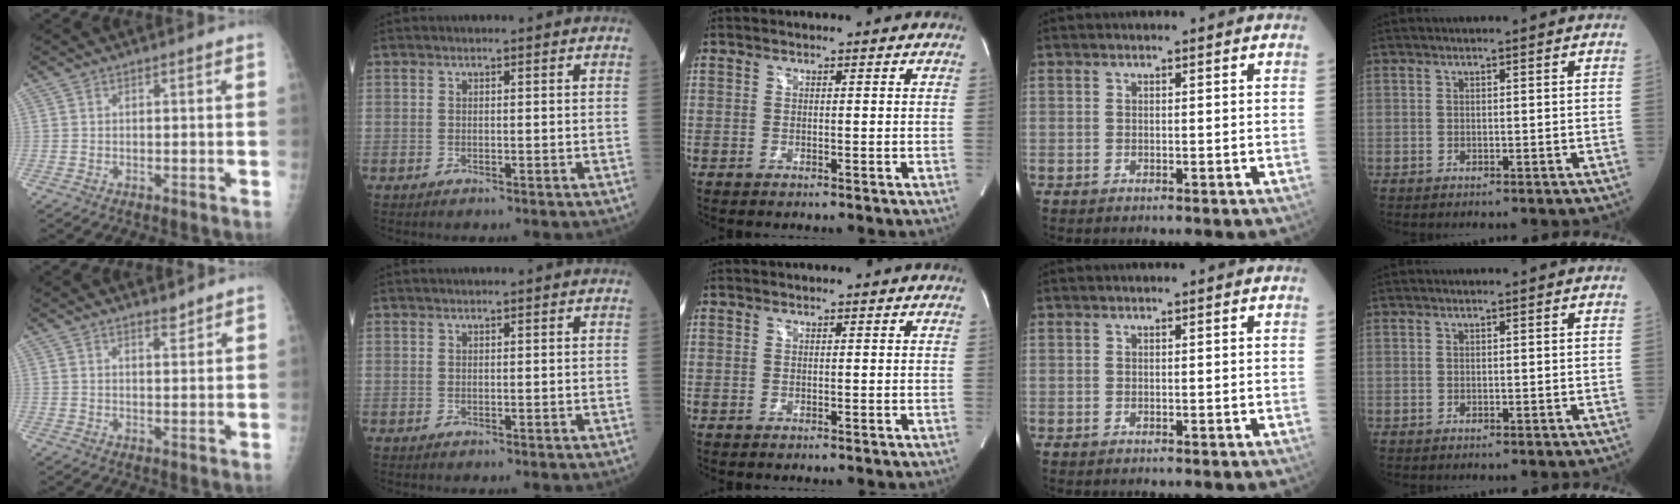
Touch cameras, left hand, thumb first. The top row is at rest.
{"thumb": {"total": 2.1, "force": [1.9, 0.6, 0.7], "torque": [-0.001, -0.016, 0.029]}, "index": {"total": 1.0, "force": [0.8, -0.2, 0.5], "torque": [-0.009, 0.012, 0.020]}}